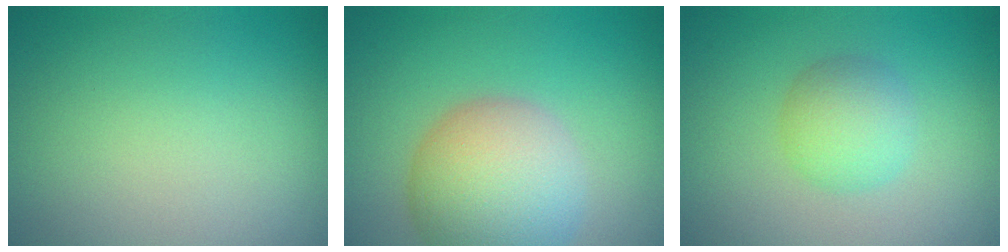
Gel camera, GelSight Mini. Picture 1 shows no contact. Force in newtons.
{"total": 8.0, "press": 8.0, "slide": 0.5}
{"total": 3.0, "press": 3.0, "slide": 0.1}